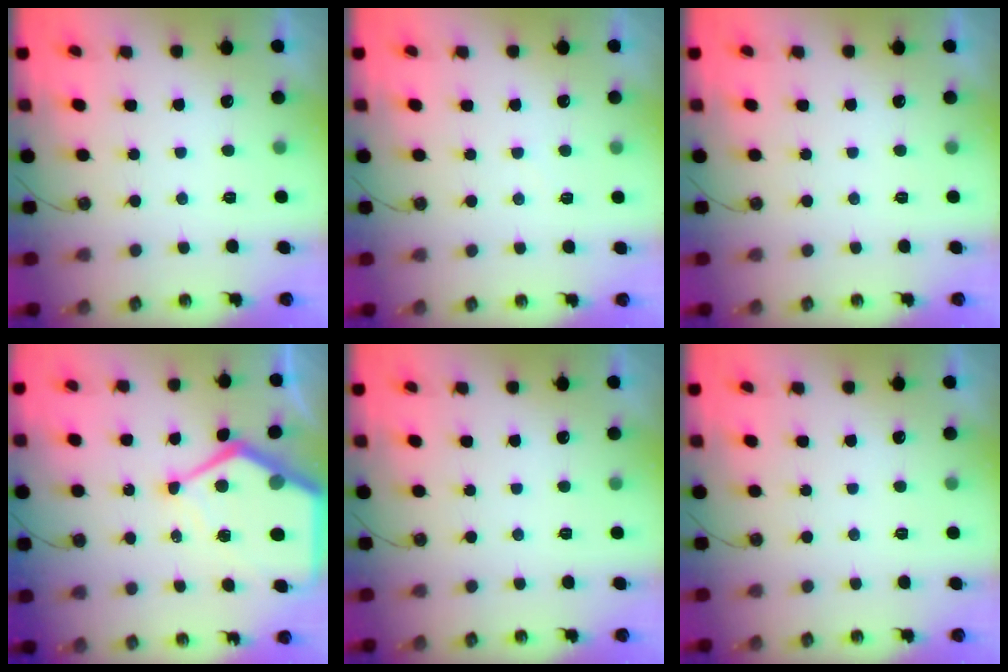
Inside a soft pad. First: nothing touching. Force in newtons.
{"total": 3.9, "press": 3.9, "slide": 0.5}
{"total": 0.0}
{"total": 18.4, "press": 18.3, "slide": 2.1}
{"total": 0.0}
{"total": 0.0}